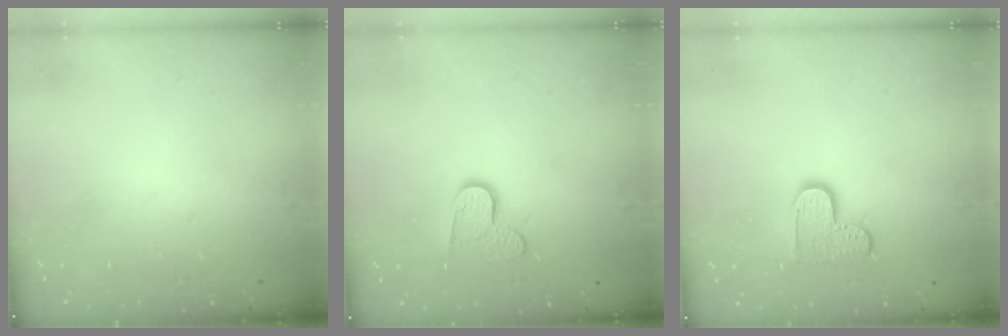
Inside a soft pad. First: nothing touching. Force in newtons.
{"total": 7.1, "press": 7.1, "slide": 0.5}
{"total": 8.2, "press": 8.1, "slide": 0.2}